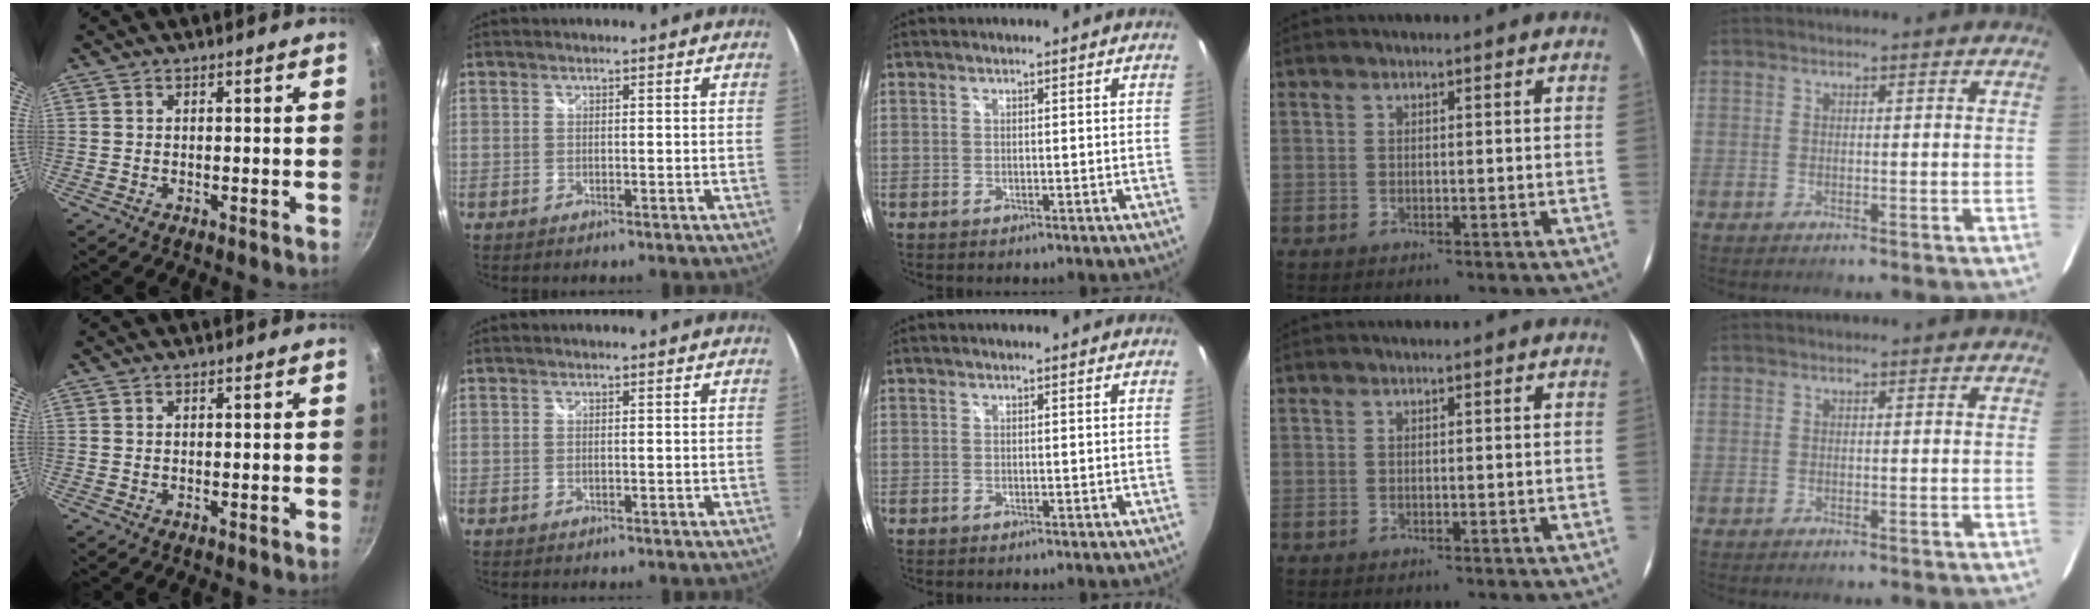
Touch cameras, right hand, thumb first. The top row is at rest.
{}